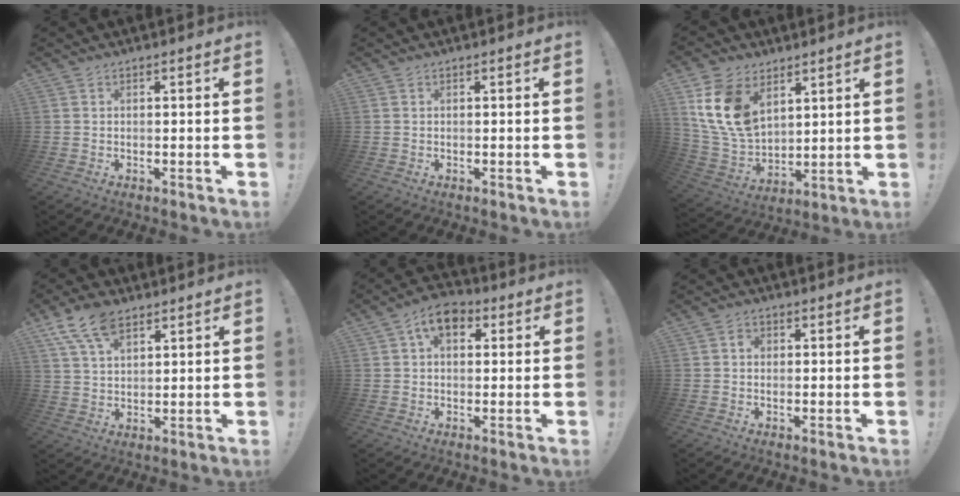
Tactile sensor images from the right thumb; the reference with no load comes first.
{"total": 0.0}
{"total": 15.6, "force": [7.0, 10.6, 9.2], "torque": [-0.186, -0.040, 0.135]}
{"total": 10.3, "force": [6.3, 5.2, 6.2], "torque": [-0.111, -0.017, 0.120]}
{"total": 7.9, "force": [2.6, 5.1, 5.5], "torque": [-0.086, 0.006, 0.047]}
{"total": 1.9, "force": [-0.3, 1.4, 1.2], "torque": [-0.024, 0.007, -0.007]}